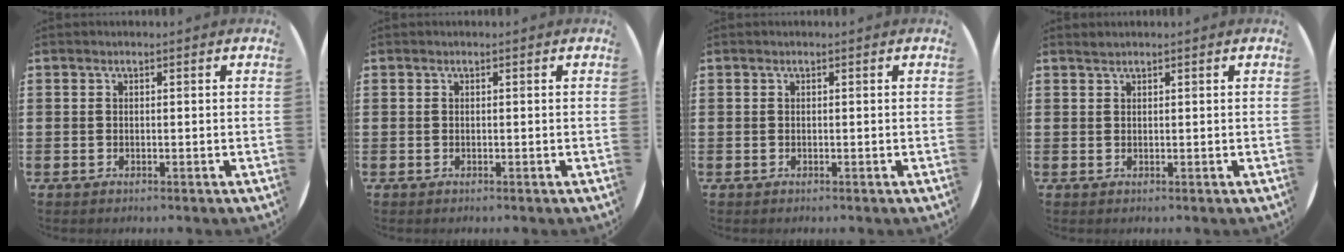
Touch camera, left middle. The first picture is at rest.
{"total": 0.0}
{"total": 0.0}
{"total": 0.6, "force": [0.6, -0.1, 0.0], "torque": [0.000, 0.000, 0.012]}